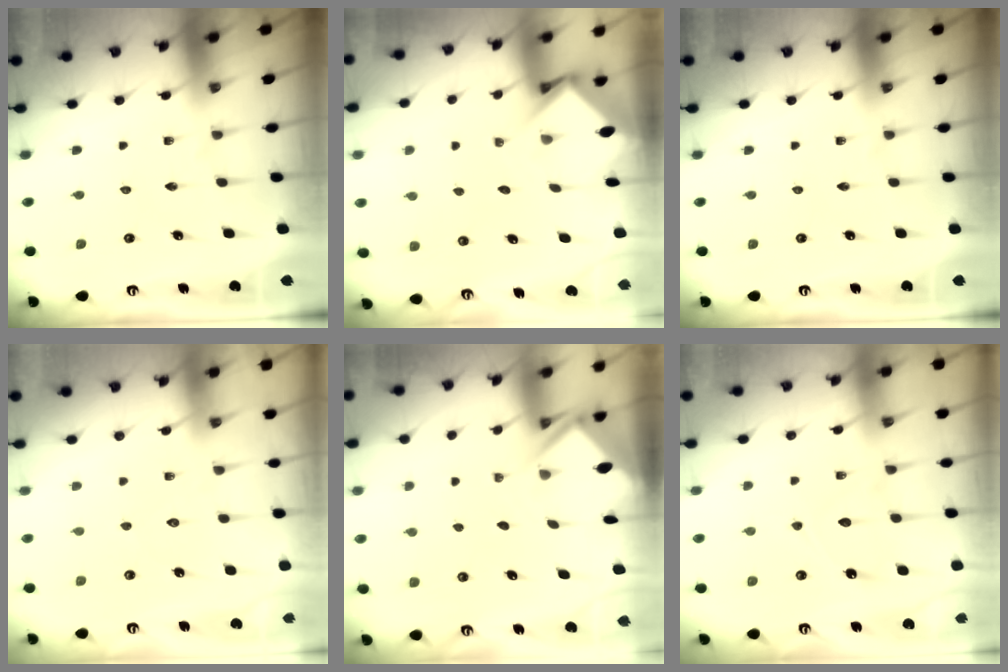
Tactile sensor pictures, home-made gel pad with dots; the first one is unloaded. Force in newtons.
{"total": 3.7, "press": 3.7, "slide": 0.2}
{"total": 0.0}
{"total": 2.9, "press": 2.8, "slide": 0.3}
{"total": 2.6, "press": 2.6, "slide": 0.1}
{"total": 8.2, "press": 8.1, "slide": 0.8}